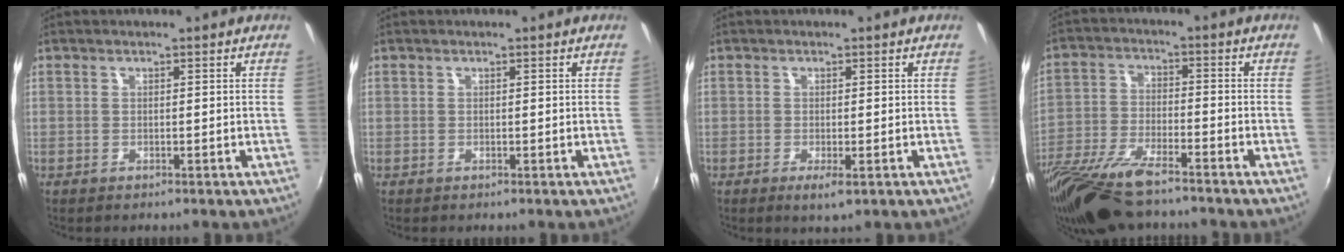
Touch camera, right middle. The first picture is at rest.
{"total": 0.0}
{"total": 2.3, "force": [-0.9, 0.3, 2.1], "torque": [-0.041, -0.009, -0.012]}
{"total": 15.9, "force": [-12.6, 3.7, 9.0], "torque": [-0.196, -0.043, -0.235]}